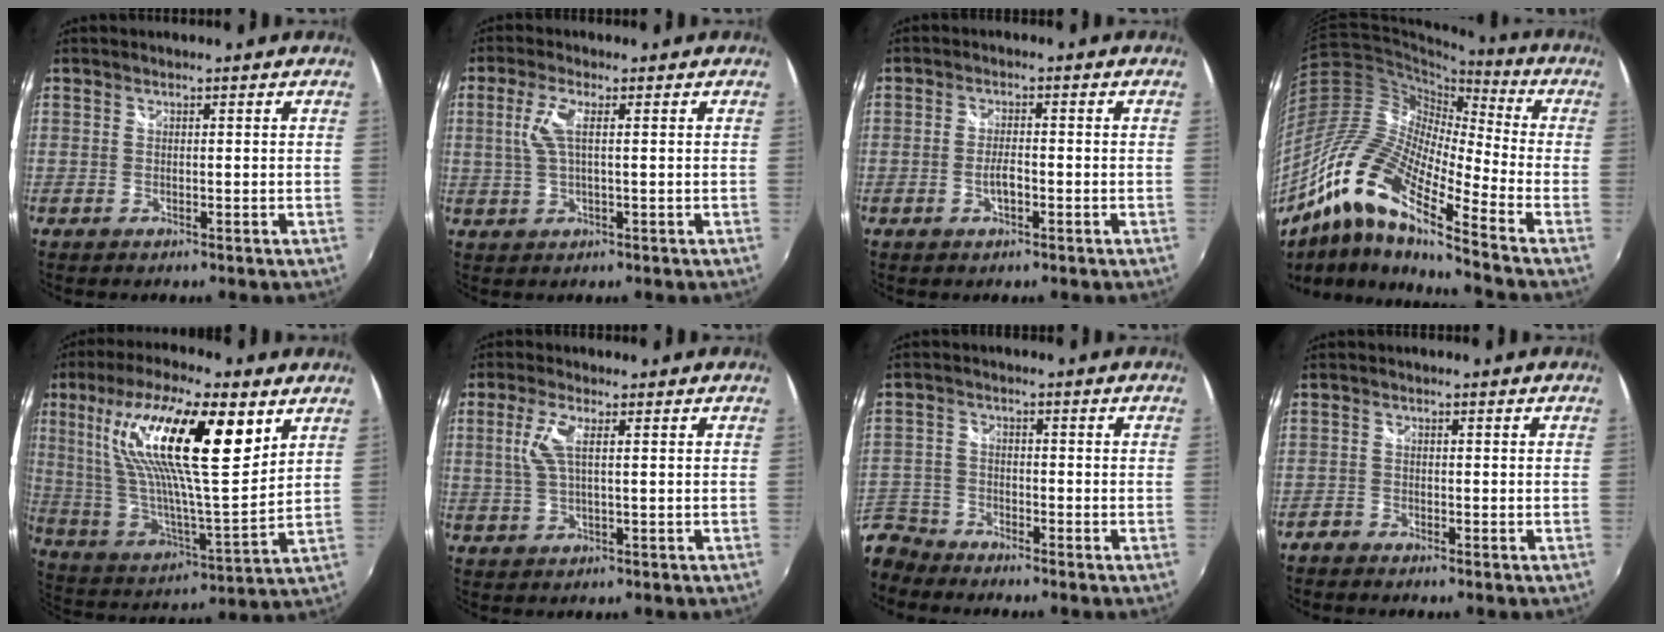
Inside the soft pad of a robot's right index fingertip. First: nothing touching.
{"total": 4.7, "force": [0.8, 1.0, 4.5], "torque": [-0.096, 0.003, 0.019]}
{"total": 2.7, "force": [-1.0, 1.0, 2.3], "torque": [-0.045, -0.001, -0.019]}
{"total": 17.5, "force": [-11.0, 3.4, 13.2], "torque": [-0.240, -0.002, -0.238]}
{"total": 25.0, "force": [11.2, 6.4, 21.4], "torque": [-0.386, 0.020, 0.200]}
{"total": 4.9, "force": [1.0, 1.2, 4.7], "torque": [-0.102, 0.004, 0.023]}
{"total": 8.5, "force": [-7.2, 4.4, 1.2], "torque": [-0.050, 0.011, -0.151]}
{"total": 1.9, "force": [-1.7, 0.8, 0.1], "torque": [-0.007, -0.001, -0.037]}